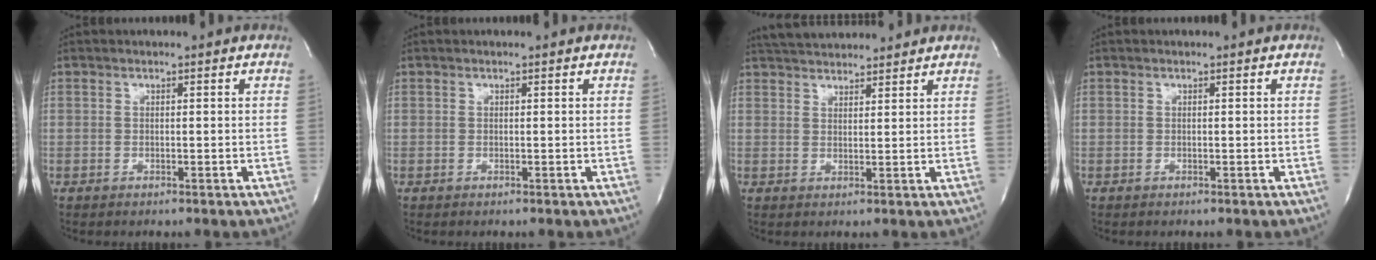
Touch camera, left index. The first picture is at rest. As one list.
[{"total": 0.0}, {"total": 8.6, "force": [8.1, 1.6, 2.5], "torque": [-0.050, 0.026, 0.125]}, {"total": 0.0}]